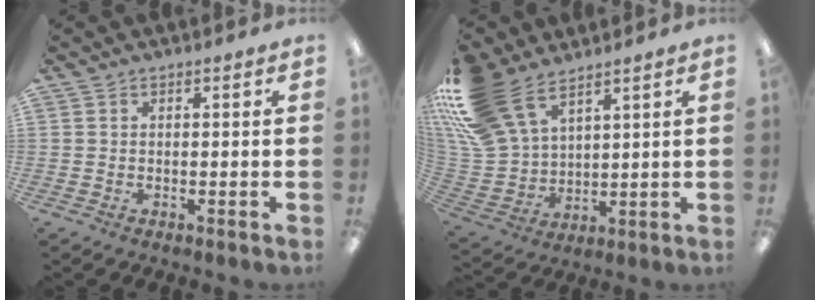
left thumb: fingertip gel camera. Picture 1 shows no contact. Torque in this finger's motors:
{"motor_torque": [0.82, 0.02, 1.72, -1.05, 0.35]}